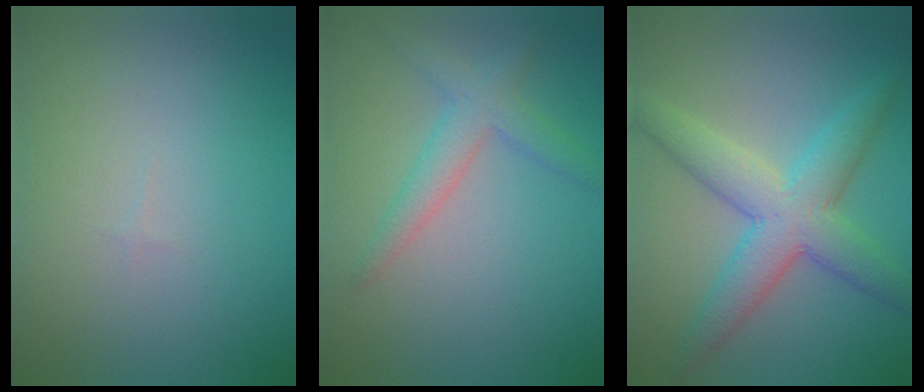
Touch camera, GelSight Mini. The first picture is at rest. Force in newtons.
{"total": 2.9, "press": 2.9, "slide": 0.1}
{"total": 6.0, "press": 6.0, "slide": 0.2}